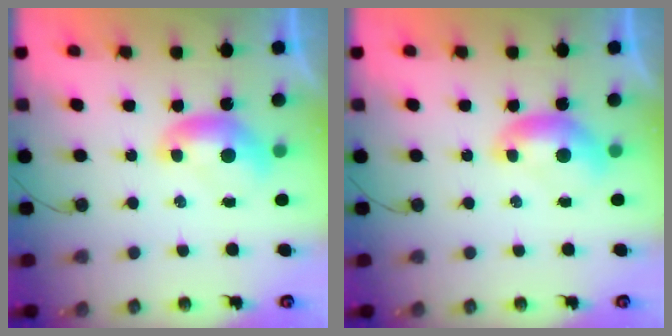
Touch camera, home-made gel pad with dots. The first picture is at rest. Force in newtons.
{"total": 0.0}